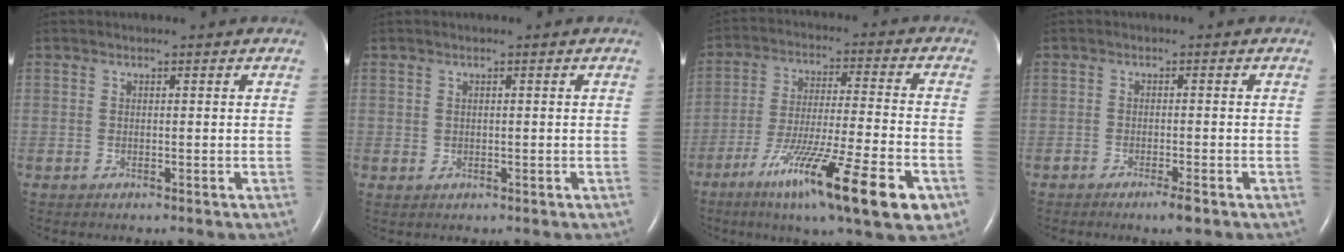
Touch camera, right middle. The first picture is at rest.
{"total": 0.7, "force": [0.1, 0.6, 0.2], "torque": [-0.002, 0.001, 0.005]}
{"total": 18.7, "force": [-9.7, 1.0, 15.9], "torque": [-0.240, -0.040, -0.158]}
{"total": 2.2, "force": [-1.5, 0.1, 1.6], "torque": [-0.030, -0.003, -0.026]}